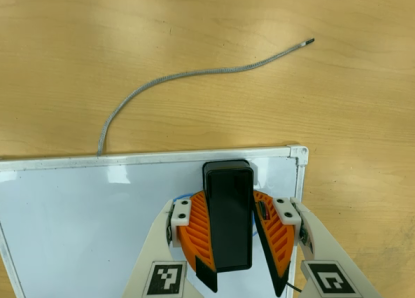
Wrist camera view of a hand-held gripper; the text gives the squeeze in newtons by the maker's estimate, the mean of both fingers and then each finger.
{"total": 10.5, "left": 11.6, "right": 9.3}